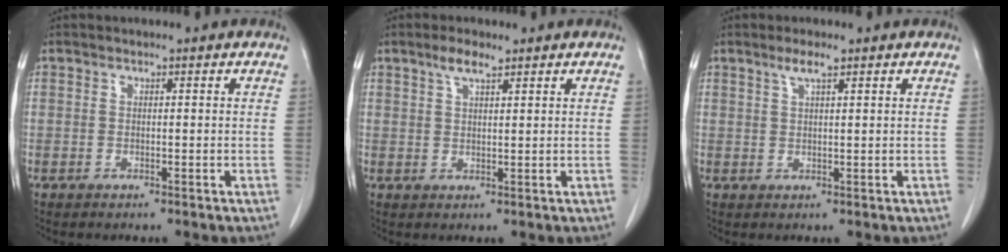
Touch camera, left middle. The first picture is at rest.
{"total": 3.0, "force": [2.2, 0.7, 2.0], "torque": [-0.046, 0.005, 0.042]}
{"total": 2.2, "force": [1.5, 0.1, 1.7], "torque": [-0.039, 0.002, 0.031]}